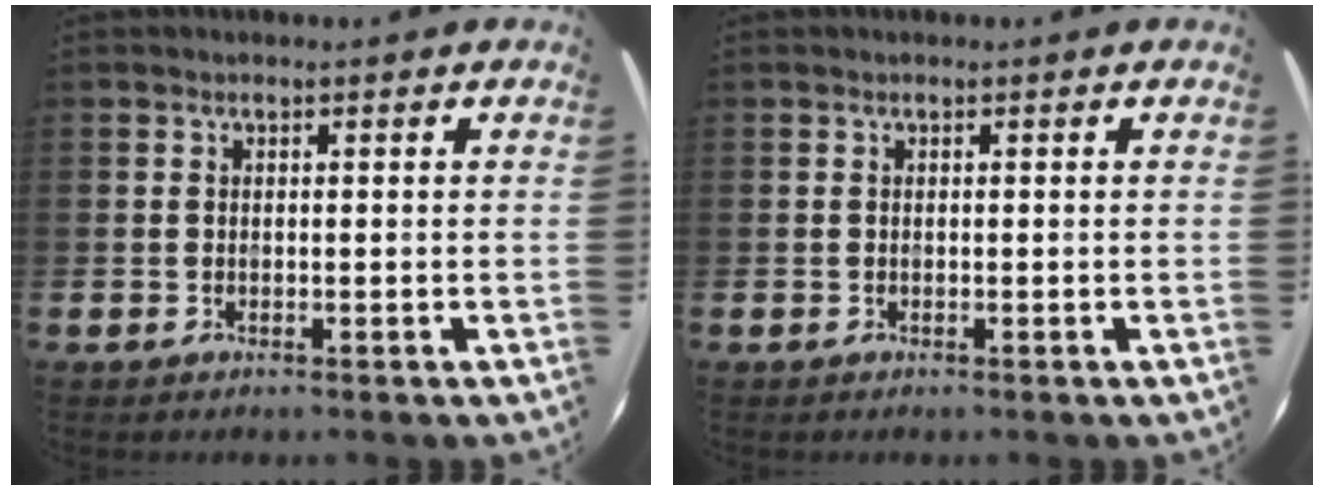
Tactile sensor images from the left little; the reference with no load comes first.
{"total": 0.0}